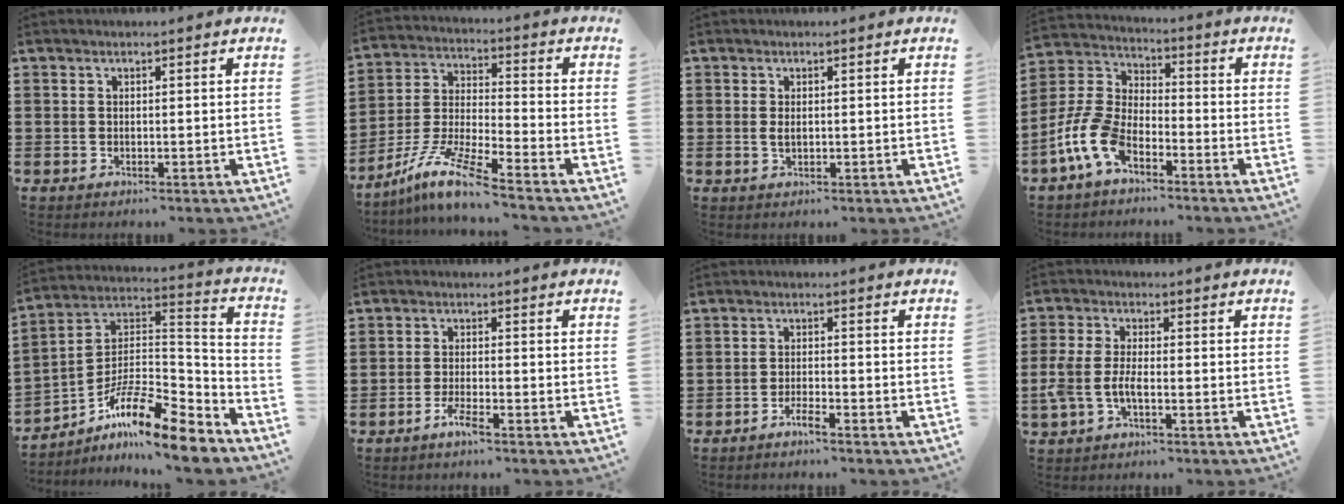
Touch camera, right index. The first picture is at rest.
{"total": 9.9, "force": [-7.9, 0.3, 6.0], "torque": [-0.138, -0.003, -0.163]}
{"total": 1.3, "force": [0.2, 0.5, 1.2], "torque": [-0.027, 0.001, 0.003]}
{"total": 9.2, "force": [-5.3, 4.5, 6.0], "torque": [-0.171, -0.008, -0.114]}
{"total": 12.0, "force": [-8.8, 2.9, 7.7], "torque": [-0.146, 0.011, -0.172]}
{"total": 2.5, "force": [-1.9, 0.4, 1.5], "torque": [-0.034, 0.000, -0.037]}
{"total": 2.0, "force": [-1.7, 0.0, 1.0], "torque": [-0.019, 0.000, -0.032]}
{"total": 4.6, "force": [-1.6, 2.0, 3.8], "torque": [-0.101, -0.006, -0.039]}